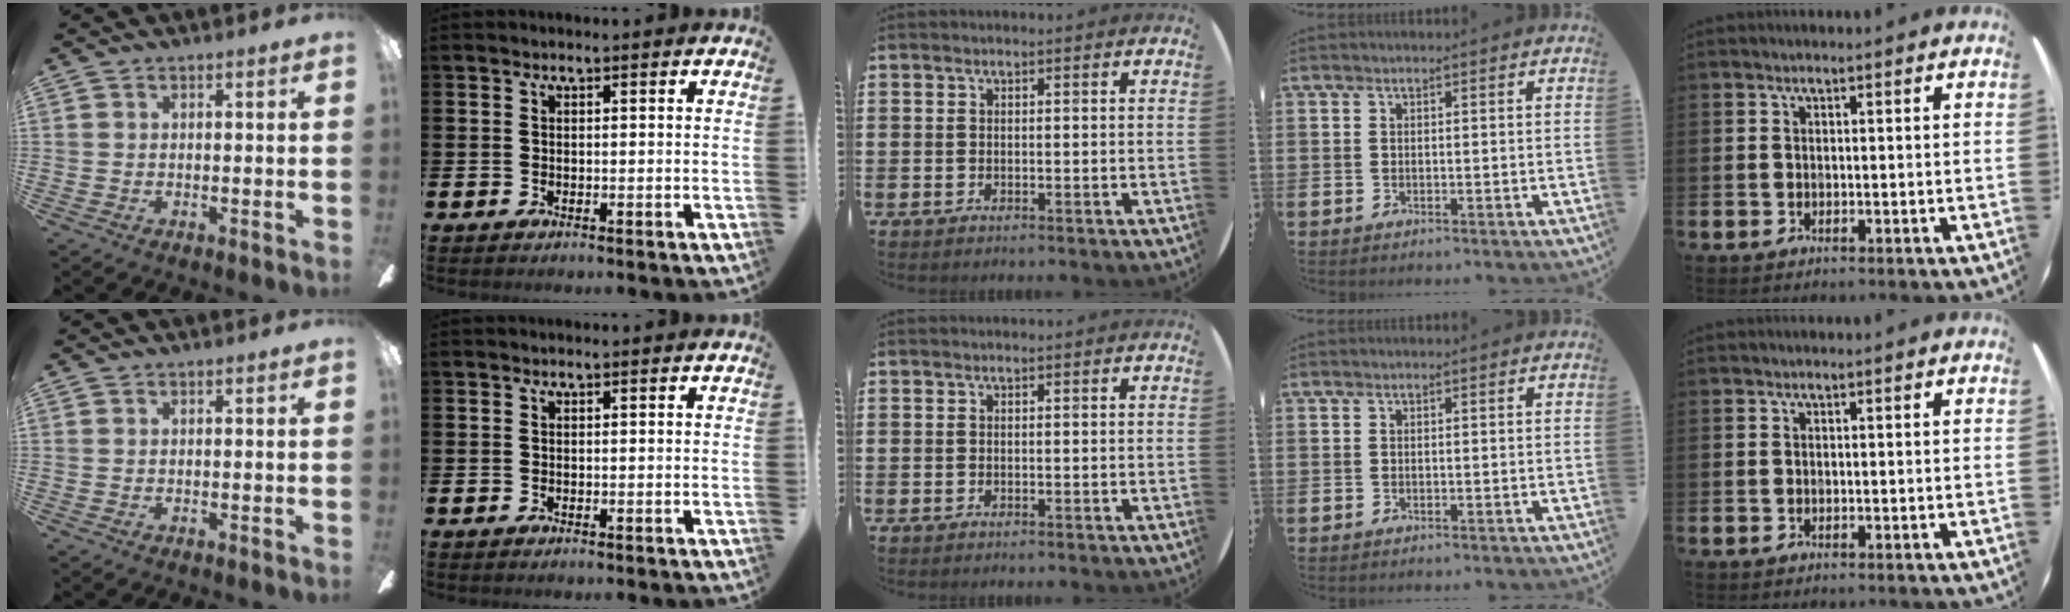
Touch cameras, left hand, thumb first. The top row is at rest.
{}